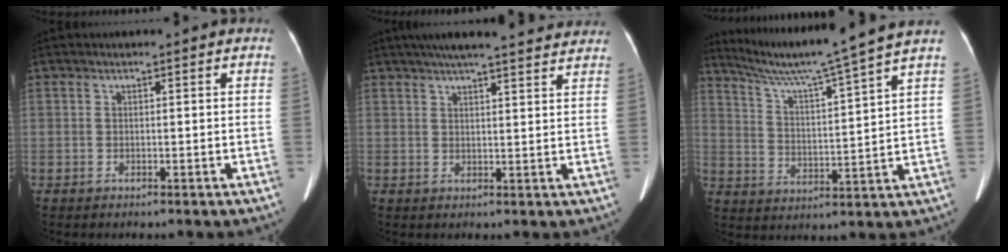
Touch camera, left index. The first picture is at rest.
{"total": 17.1, "force": [15.0, 2.0, 7.9], "torque": [-0.118, 0.041, 0.191]}
{"total": 15.5, "force": [13.1, -2.7, 7.9], "torque": [-0.137, -0.014, 0.198]}